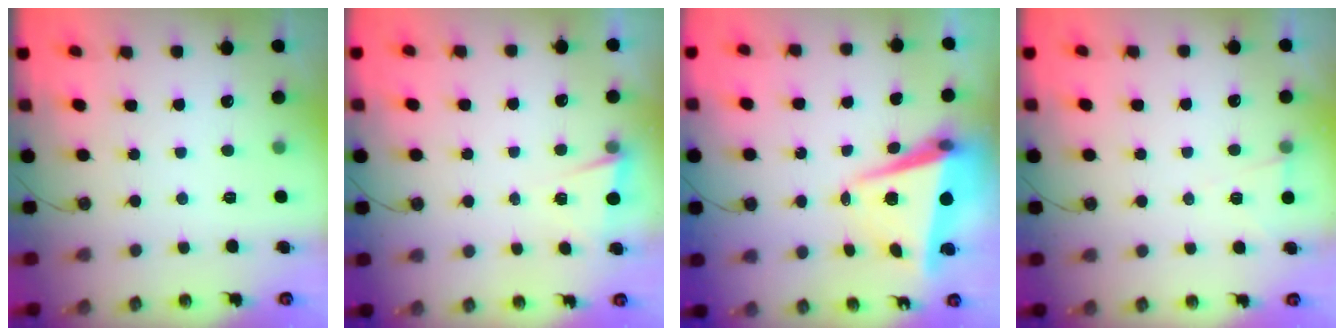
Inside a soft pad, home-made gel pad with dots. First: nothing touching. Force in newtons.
{"total": 2.8, "press": 2.6, "slide": 1.0}
{"total": 7.3, "press": 7.1, "slide": 1.8}
{"total": 5.3, "press": 3.1, "slide": 4.3}